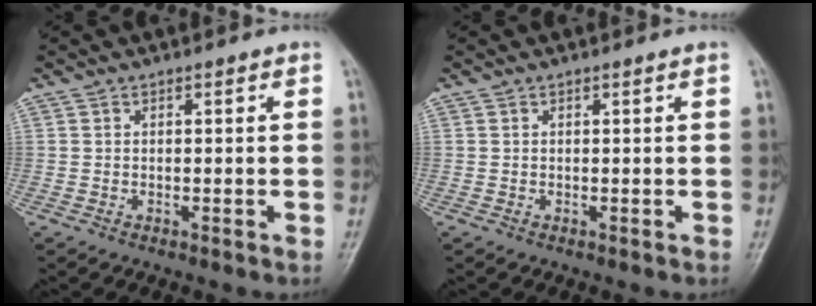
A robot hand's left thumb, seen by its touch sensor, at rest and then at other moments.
{"total": 0.0}